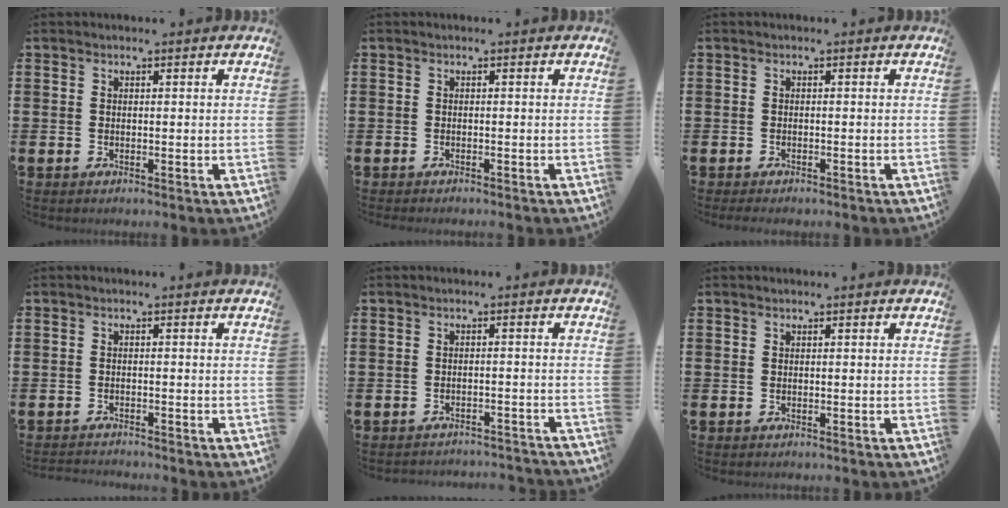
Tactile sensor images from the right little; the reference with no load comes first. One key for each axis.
{"total": 0.0}
{"total": 0.6, "fx": -0.6, "fy": 0.1, "fz": 0.3, "tx": -0.006, "ty": -0.002, "tz": -0.011}
{"total": 1.2, "fx": -1.2, "fy": -0.1, "fz": -0.1, "tx": -0.002, "ty": 0.002, "tz": -0.026}
{"total": 1.7, "fx": -1.7, "fy": -0.1, "fz": -0.1, "tx": -0.003, "ty": 0.005, "tz": -0.038}
{"total": 0.0}